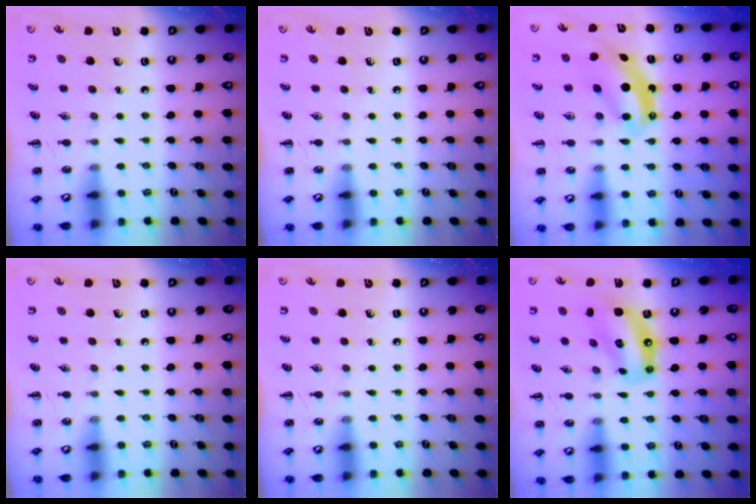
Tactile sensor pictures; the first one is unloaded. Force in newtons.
{"total": 0.0}
{"total": 6.6, "press": 6.6, "slide": 0.5}
{"total": 0.0}
{"total": 0.0}
{"total": 12.0, "press": 11.7, "slide": 2.6}